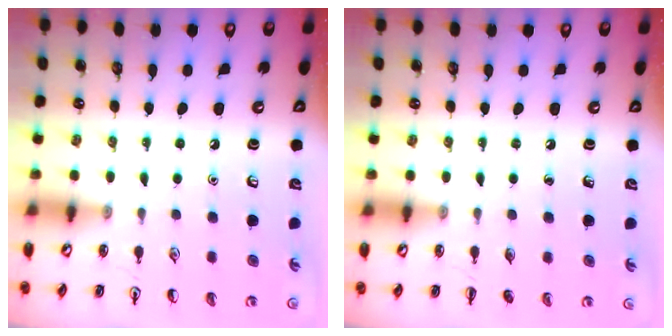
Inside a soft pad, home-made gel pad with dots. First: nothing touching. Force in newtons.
{"total": 0.0}